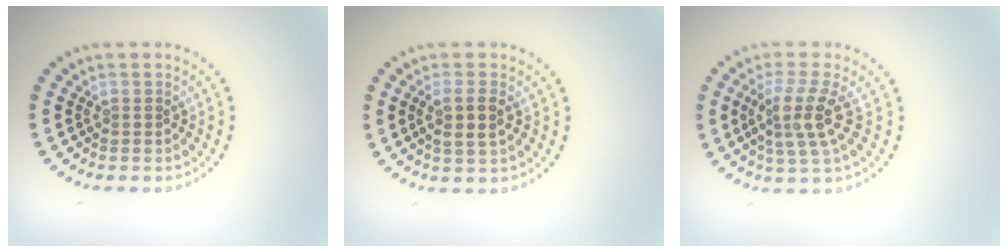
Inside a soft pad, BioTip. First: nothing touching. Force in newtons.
{"total": 2.5, "press": 2.2, "slide": 1.0}
{"total": 3.6, "press": 2.9, "slide": 2.2}